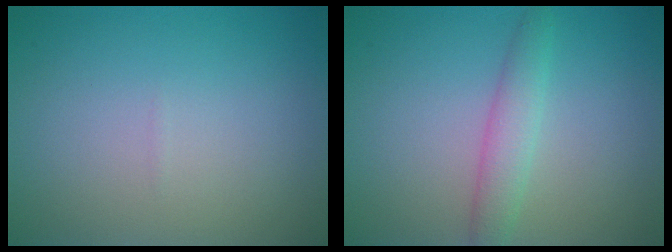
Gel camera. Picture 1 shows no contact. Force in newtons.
{"total": 2.5, "press": 2.5, "slide": 0.1}